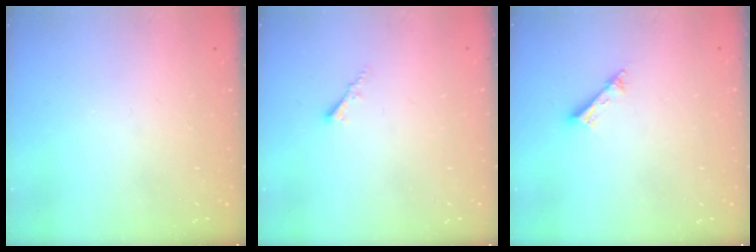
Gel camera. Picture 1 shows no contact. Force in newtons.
{"total": 1.8, "press": 1.7, "slide": 0.5}
{"total": 3.2, "press": 3.2, "slide": 0.2}